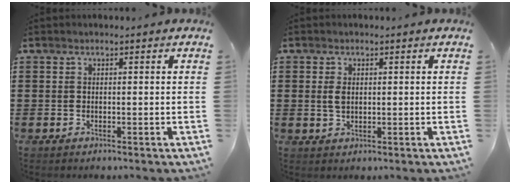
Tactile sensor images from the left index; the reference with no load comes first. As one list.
[{"total": 2.2, "force": [0.4, 1.2, 1.8], "torque": [-0.047, 0.003, 0.004]}]